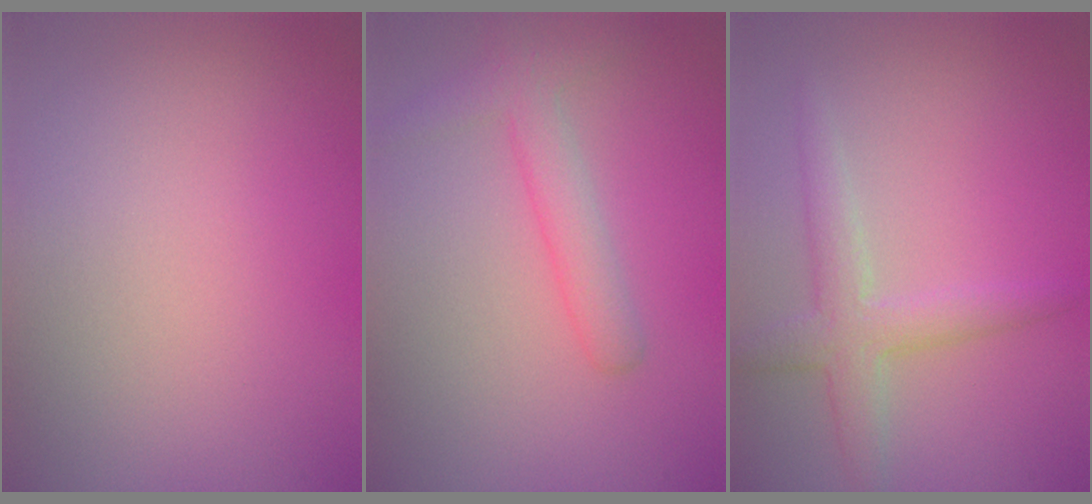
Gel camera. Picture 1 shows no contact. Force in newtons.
{"total": 2.9, "press": 2.9, "slide": 0.2}
{"total": 3.2, "press": 3.2, "slide": 0.2}